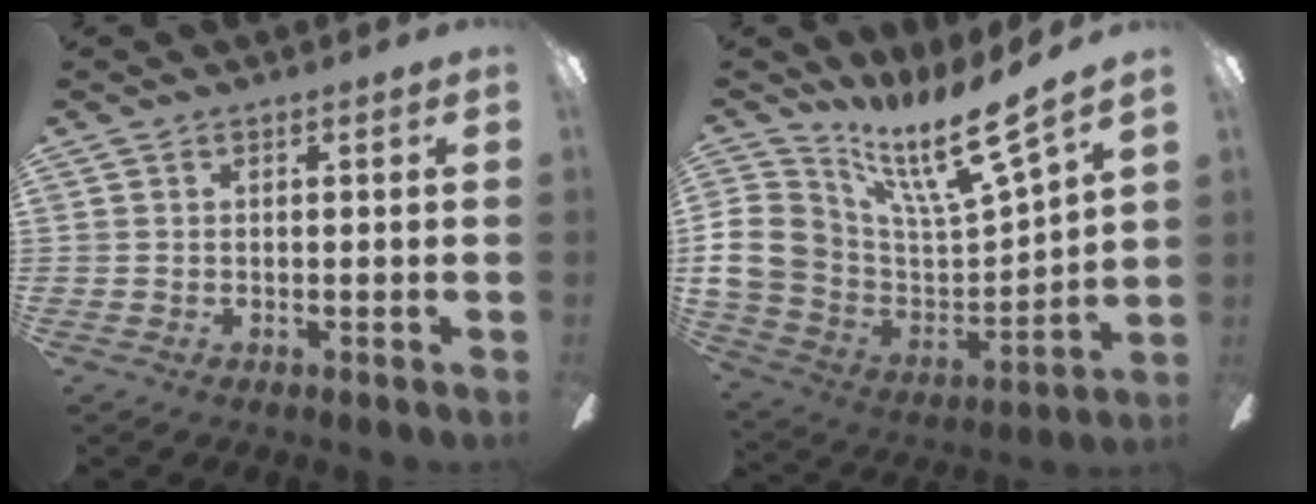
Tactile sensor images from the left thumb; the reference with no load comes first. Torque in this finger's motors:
{"motor_torque": [2.39, 2.26, 1.94, -0.83, 0.20]}